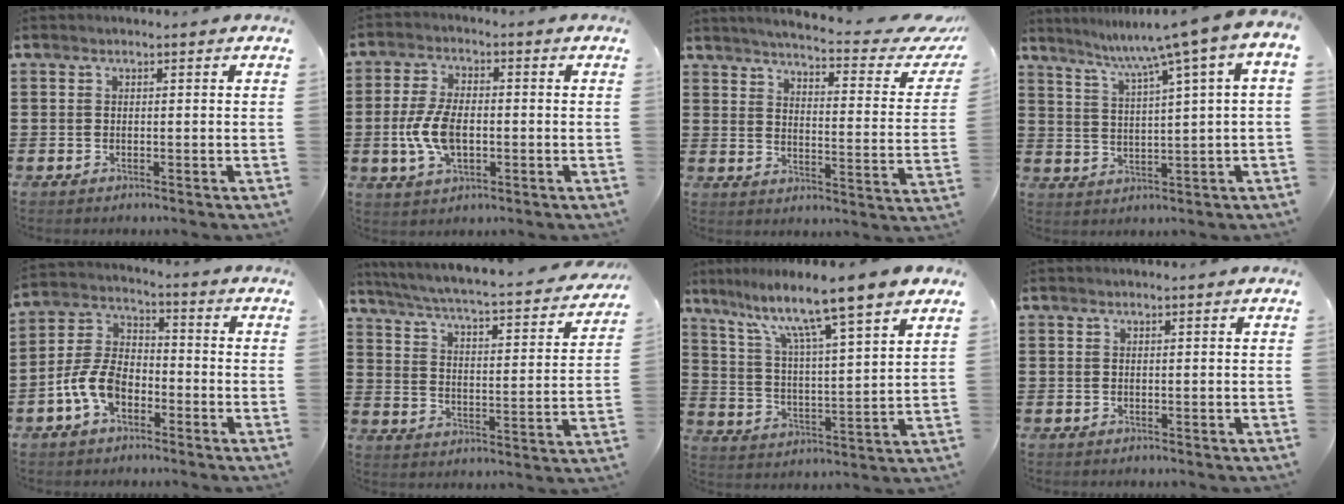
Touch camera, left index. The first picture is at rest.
{"total": 7.4, "force": [-1.0, 3.8, 6.3], "torque": [-0.152, -0.004, -0.027]}
{"total": 4.7, "force": [4.0, -0.5, 2.5], "torque": [-0.061, -0.036, 0.060]}
{"total": 6.1, "force": [3.7, -0.5, 4.8], "torque": [-0.106, -0.026, 0.055]}
{"total": 7.5, "force": [-3.6, 4.4, 4.9], "torque": [-0.133, 0.005, -0.078]}
{"total": 3.7, "force": [3.1, -0.2, 2.0], "torque": [-0.059, -0.038, 0.040]}
{"total": 9.6, "force": [7.8, -0.4, 5.7], "torque": [-0.132, -0.056, 0.121]}
{"total": 0.0}